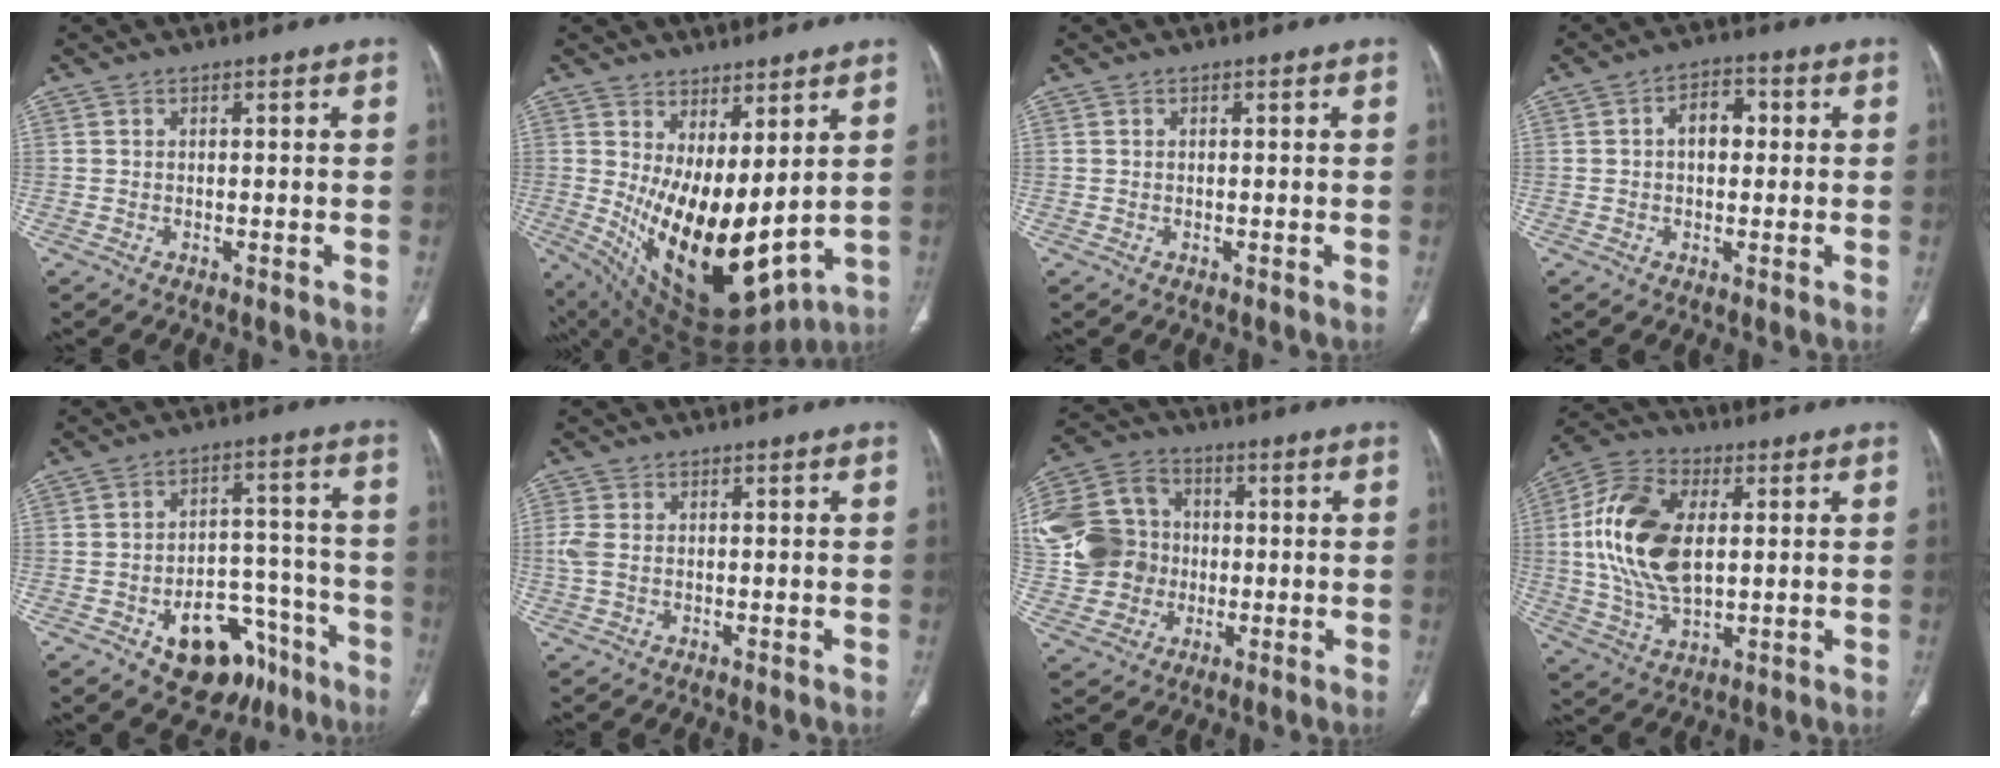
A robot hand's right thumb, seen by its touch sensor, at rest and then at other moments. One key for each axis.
{"total": 18.1, "fx": 2.6, "fy": 8.2, "fz": 15.9, "tx": -0.257, "ty": -0.055, "tz": 0.076}
{"total": 0.0}
{"total": 5.7, "fx": 0.7, "fy": 3.7, "fz": 4.3, "tx": -0.056, "ty": 0.018, "tz": 0.005}
{"total": 15.4, "fx": -8.7, "fy": 9.6, "fz": 8.5, "tx": -0.068, "ty": 0.077, "tz": -0.116}
{"total": 2.8, "fx": 0.0, "fy": 1.8, "fz": 2.1, "tx": -0.071, "ty": 0.004, "tz": 0.000}
{"total": 17.4, "fx": -0.4, "fy": 15.4, "fz": 8.2, "tx": -0.156, "ty": 0.031, "tz": -0.003}
{"total": 17.5, "fx": 2.3, "fy": 10.0, "fz": 14.2, "tx": -0.284, "ty": 0.003, "tz": 0.043}